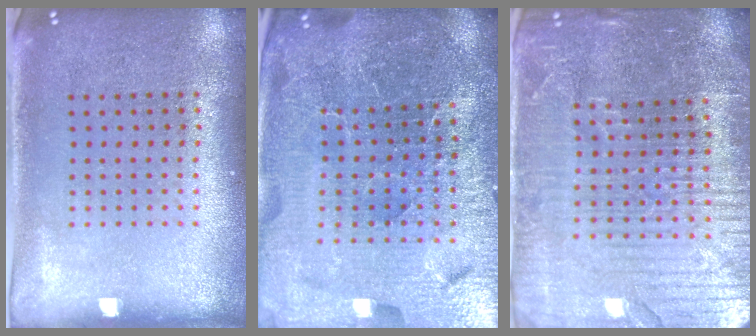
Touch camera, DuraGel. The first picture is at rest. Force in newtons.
{"total": 6.1, "press": 5.4, "slide": 2.9}
{"total": 5.4, "press": 4.9, "slide": 2.3}